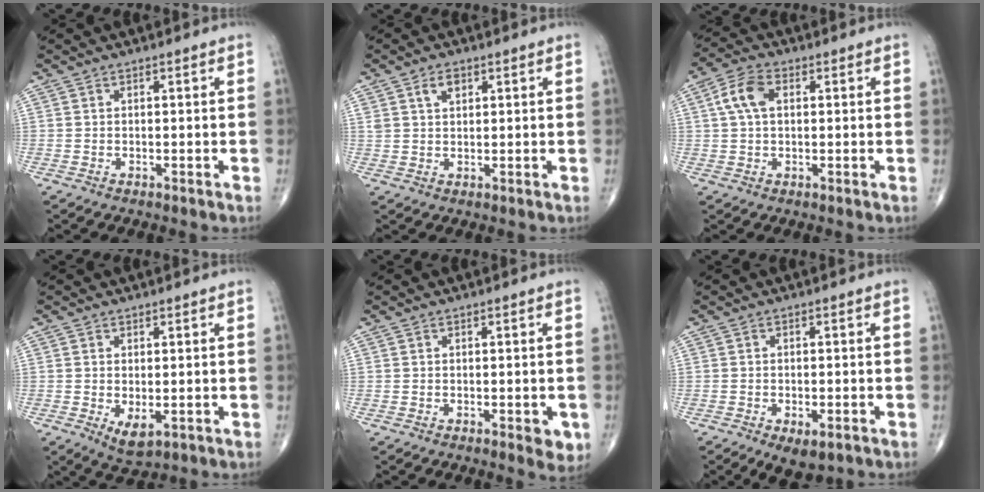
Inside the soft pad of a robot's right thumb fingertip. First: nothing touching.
{"total": 3.3, "force": [1.7, 1.9, 2.0], "torque": [-0.029, -0.005, 0.033]}
{"total": 6.3, "force": [1.5, 3.8, 4.8], "torque": [-0.102, 0.016, 0.025]}
{"total": 4.1, "force": [-0.9, 1.9, 3.4], "torque": [-0.054, -0.012, -0.004]}
{"total": 3.4, "force": [-1.1, 1.3, 2.9], "torque": [-0.020, -0.004, -0.010]}
{"total": 5.8, "force": [-2.9, 2.8, 4.2], "torque": [-0.062, 0.002, -0.037]}